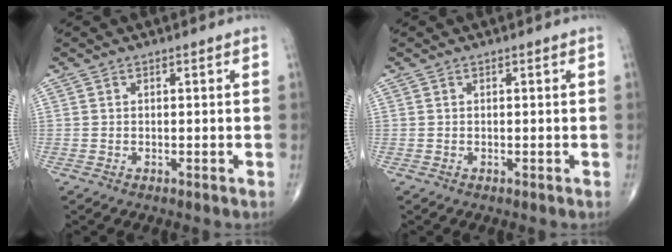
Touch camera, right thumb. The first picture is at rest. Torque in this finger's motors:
{"motor_torque": [0.00, 0.00, 0.00, 0.00, 0.00]}